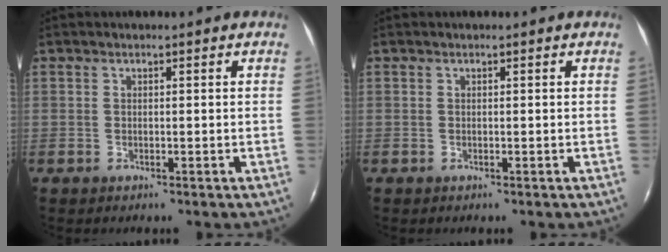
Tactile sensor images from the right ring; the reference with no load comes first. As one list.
[{"total": 0.0}]